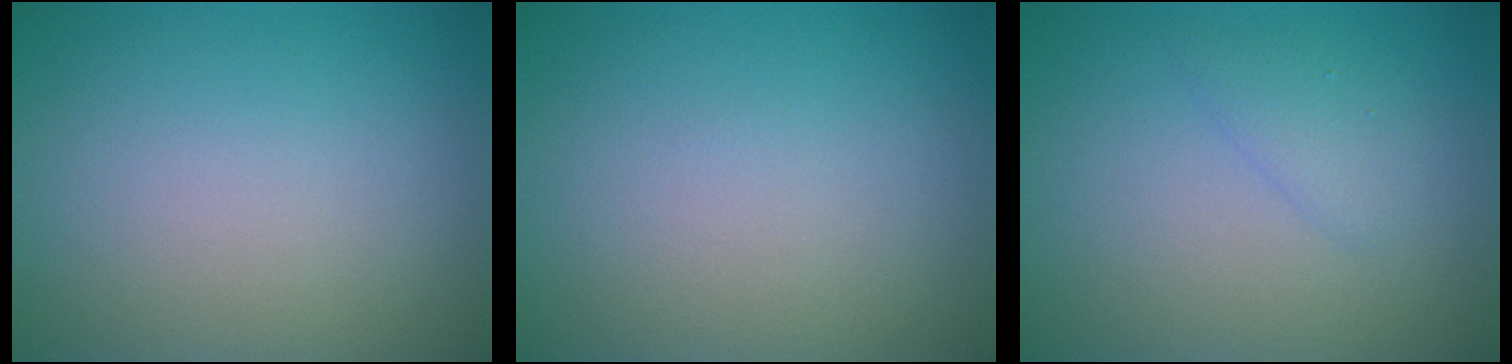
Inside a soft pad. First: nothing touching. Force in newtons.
{"total": 0.0}
{"total": 1.4, "press": 1.4, "slide": 0.1}